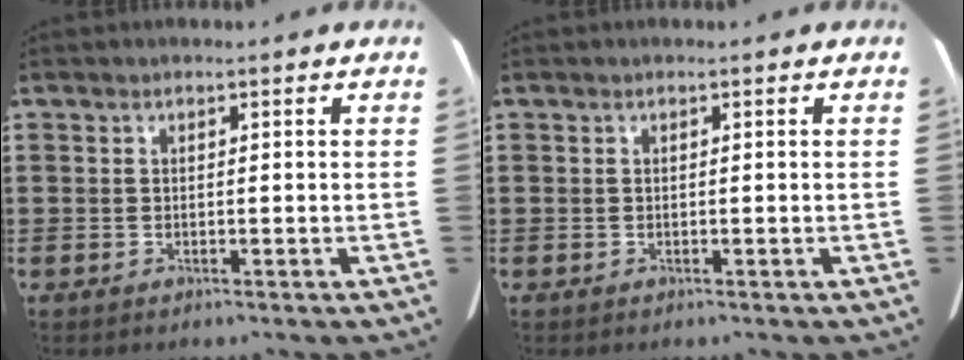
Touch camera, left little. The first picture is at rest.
{"total": 0.0}